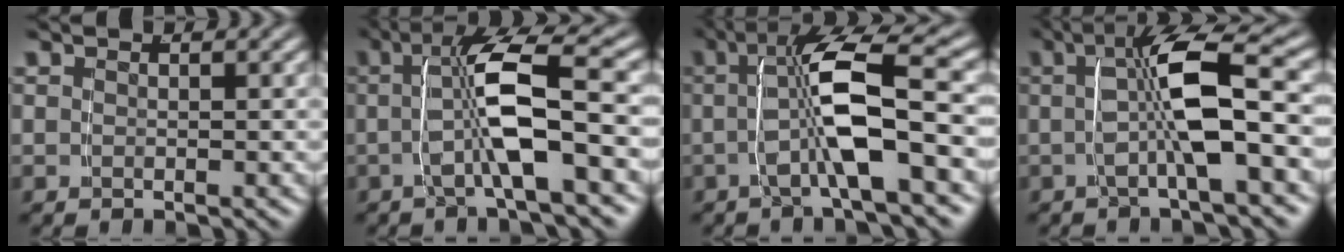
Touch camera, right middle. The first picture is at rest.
{"total": 6.1, "force": [-0.2, 1.0, 6.0], "torque": [-0.110, 0.002, 0.003]}
{"total": 6.8, "force": [0.1, 1.4, 6.7], "torque": [-0.119, 0.003, 0.008]}
{"total": 6.2, "force": [0.0, 1.1, 6.1], "torque": [-0.100, 0.011, 0.002]}